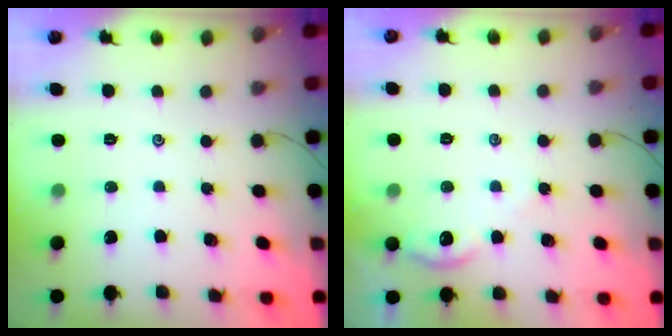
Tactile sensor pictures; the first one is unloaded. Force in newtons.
{"total": 2.2, "press": 2.2, "slide": 0.4}